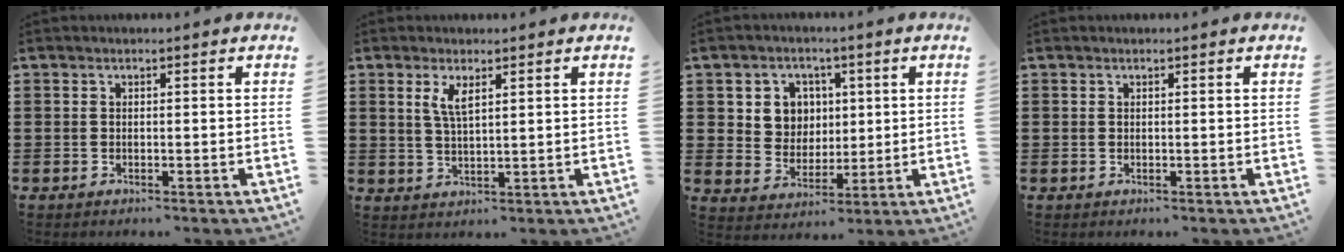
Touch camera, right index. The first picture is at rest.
{"total": 3.4, "force": [1.6, 1.0, 2.8], "torque": [-0.059, 0.005, 0.027]}
{"total": 5.7, "force": [1.7, 5.3, 1.4], "torque": [-0.048, 0.012, 0.027]}
{"total": 0.0}